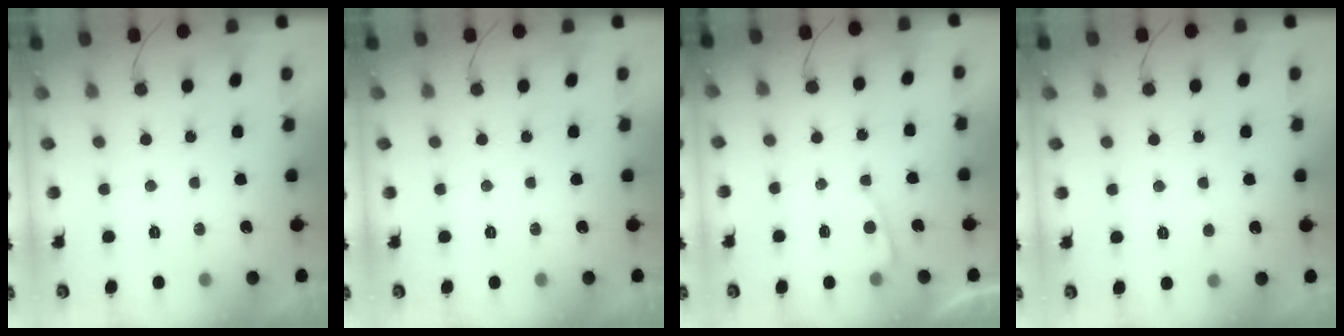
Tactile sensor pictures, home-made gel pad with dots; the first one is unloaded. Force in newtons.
{"total": 0.0}
{"total": 2.6, "press": 2.6, "slide": 0.2}
{"total": 2.6, "press": 2.6, "slide": 0.2}